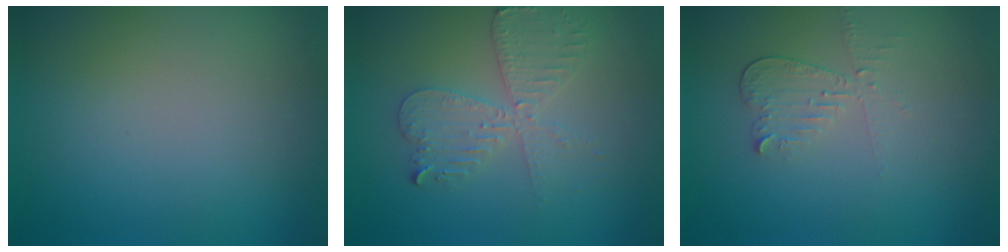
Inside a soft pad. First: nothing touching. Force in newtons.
{"total": 4.2, "press": 3.6, "slide": 2.2}
{"total": 2.1, "press": 2.0, "slide": 0.5}